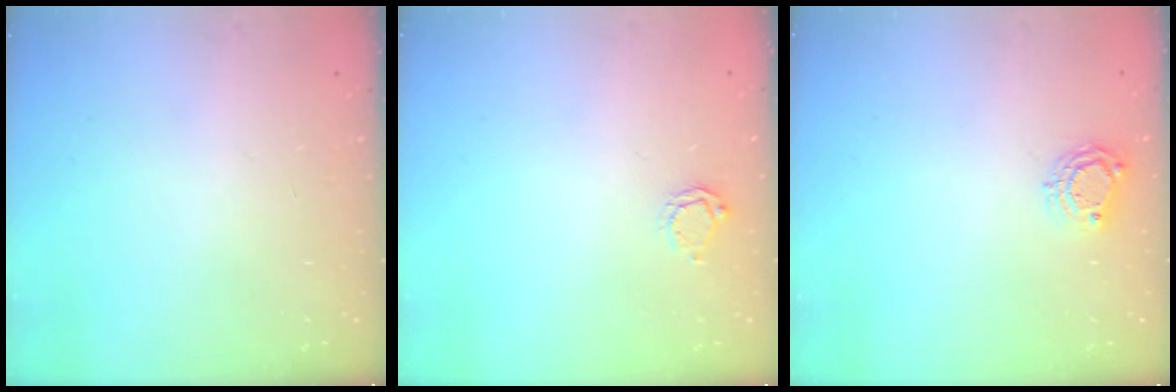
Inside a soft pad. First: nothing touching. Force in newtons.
{"total": 3.6, "press": 3.6, "slide": 0.4}
{"total": 5.8, "press": 5.7, "slide": 0.4}